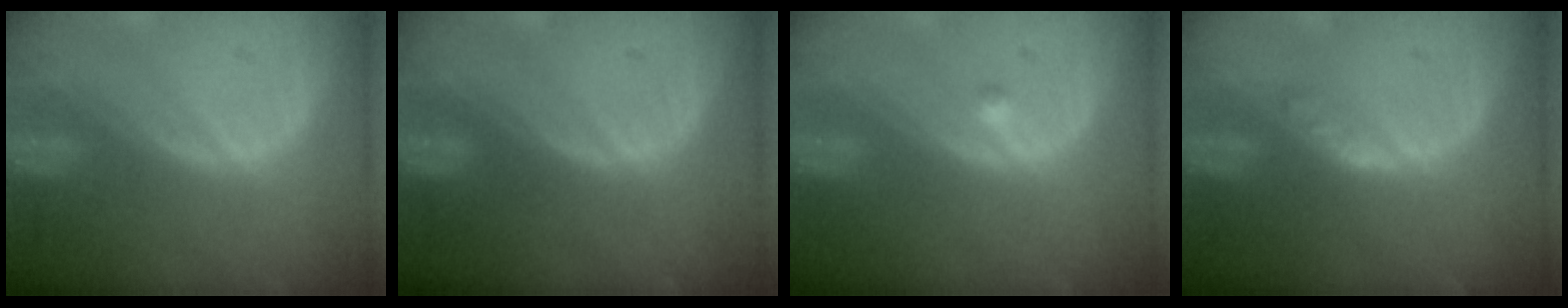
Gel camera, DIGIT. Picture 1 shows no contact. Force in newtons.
{"total": 0.0}
{"total": 0.8, "press": 0.6, "slide": 0.4}
{"total": 1.7, "press": 1.7, "slide": 0.2}